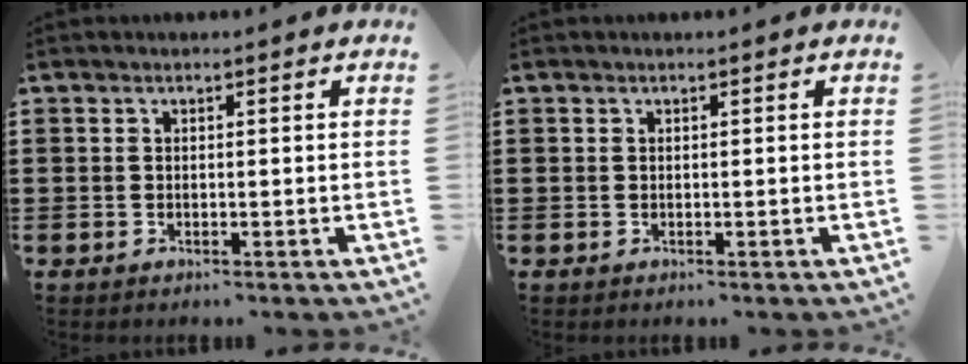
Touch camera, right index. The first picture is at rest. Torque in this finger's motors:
{"motor_torque": [-0.60, 1.43, 0.01, -0.01]}